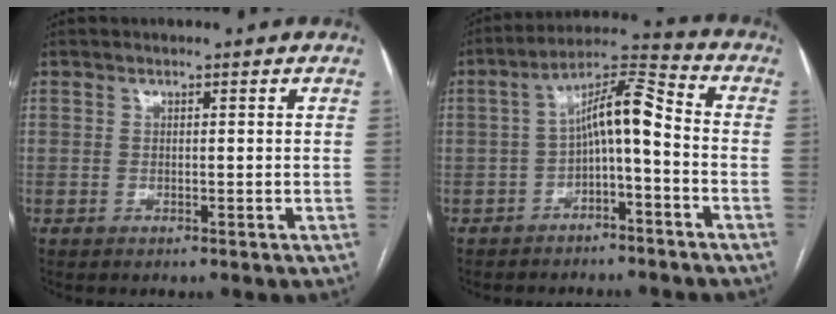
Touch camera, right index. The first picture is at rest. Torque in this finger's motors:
{"motor_torque": [1.16, -0.22, 0.66, 0.16]}